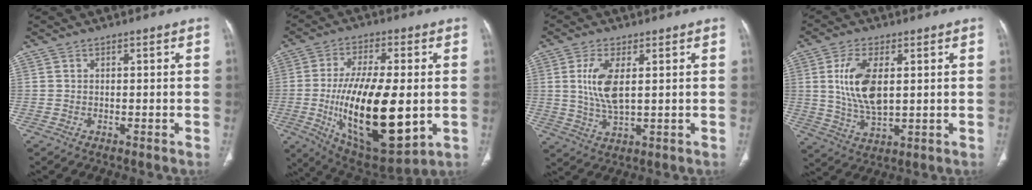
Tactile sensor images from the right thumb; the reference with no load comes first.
{"total": 24.3, "force": [-2.8, 9.8, 22.0], "torque": [-0.385, -0.025, -0.026]}
{"total": 7.8, "force": [1.5, 3.1, 7.0], "torque": [-0.155, -0.013, 0.035]}
{"total": 10.9, "force": [2.0, 5.2, 9.4], "torque": [-0.188, -0.015, 0.043]}